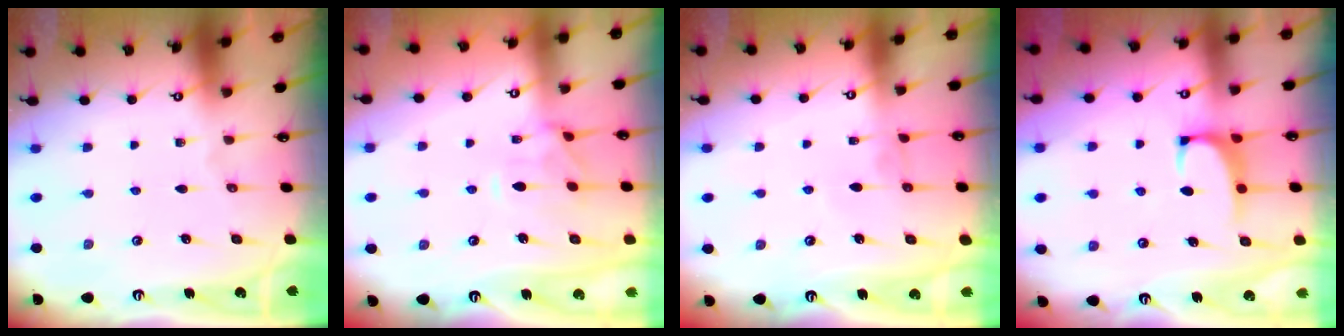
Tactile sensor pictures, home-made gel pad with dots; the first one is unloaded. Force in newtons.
{"total": 2.5, "press": 2.3, "slide": 1.1}
{"total": 1.1, "press": 1.0, "slide": 0.2}
{"total": 0.7, "press": 0.2, "slide": 0.7}